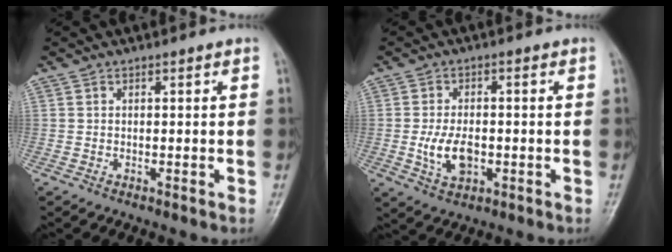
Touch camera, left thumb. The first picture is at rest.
{"total": 6.6, "force": [-1.2, 3.9, 5.1], "torque": [-0.092, 0.000, -0.019]}